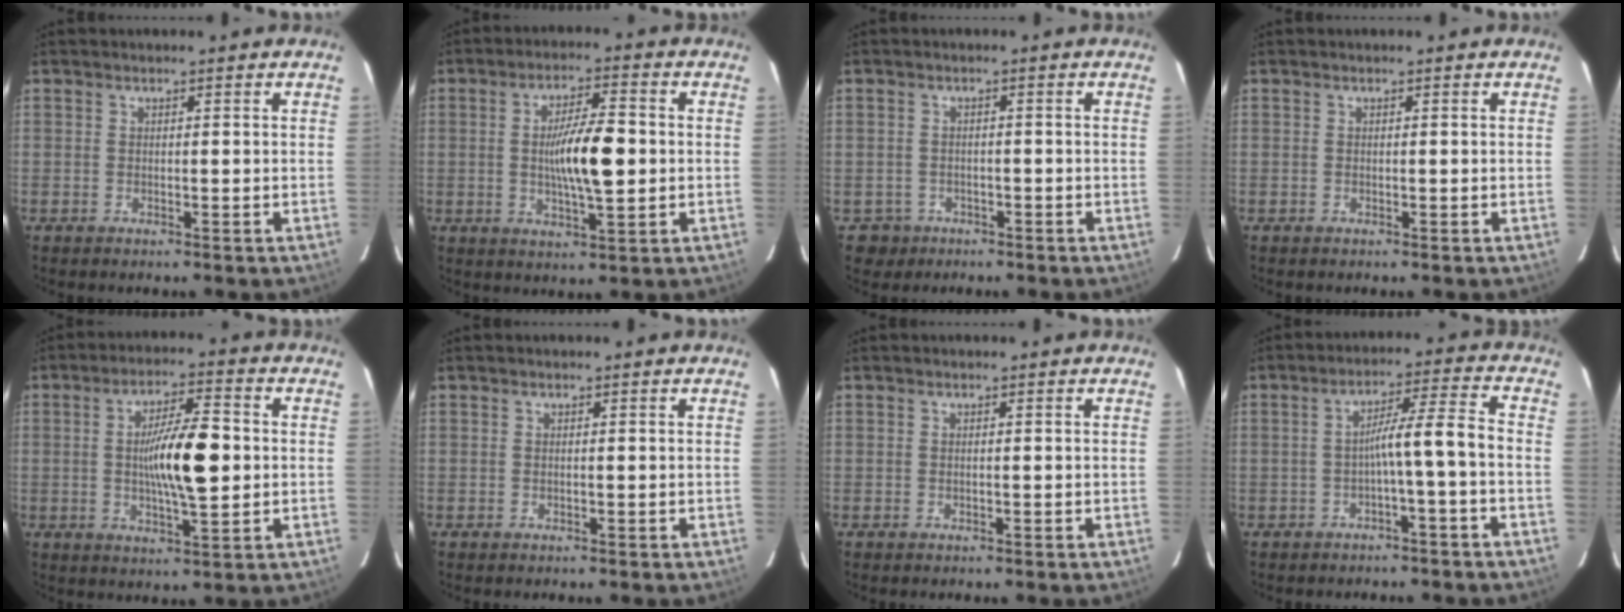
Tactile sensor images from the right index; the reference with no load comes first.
{"total": 9.4, "force": [-0.2, 1.6, 9.2], "torque": [-0.164, 0.004, -0.004]}
{"total": 3.2, "force": [-1.5, 2.7, -0.5], "torque": [0.007, 0.011, -0.025]}
{"total": 0.0}
{"total": 10.9, "force": [0.0, 2.0, 10.7], "torque": [-0.187, 0.006, -0.001]}
{"total": 0.0}
{"total": 0.0}
{"total": 6.2, "force": [-1.7, -0.6, 5.9], "torque": [-0.090, 0.025, -0.023]}